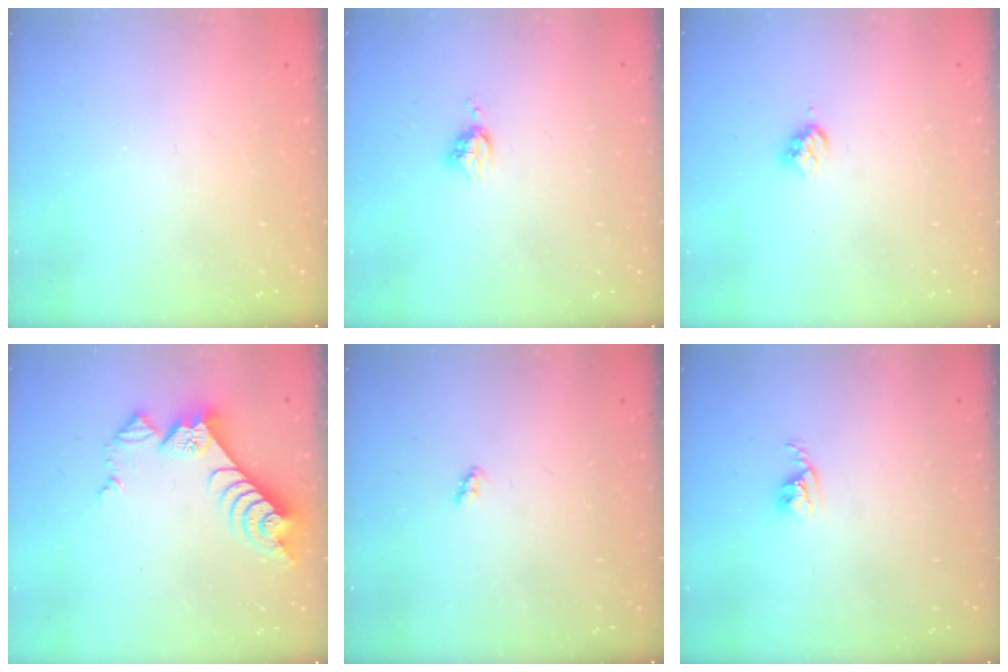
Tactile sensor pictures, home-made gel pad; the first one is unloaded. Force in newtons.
{"total": 3.7, "press": 3.7, "slide": 0.5}
{"total": 3.6, "press": 3.6, "slide": 0.4}
{"total": 9.9, "press": 9.8, "slide": 1.2}
{"total": 2.4, "press": 2.4, "slide": 0.3}
{"total": 2.7, "press": 2.7, "slide": 0.4}